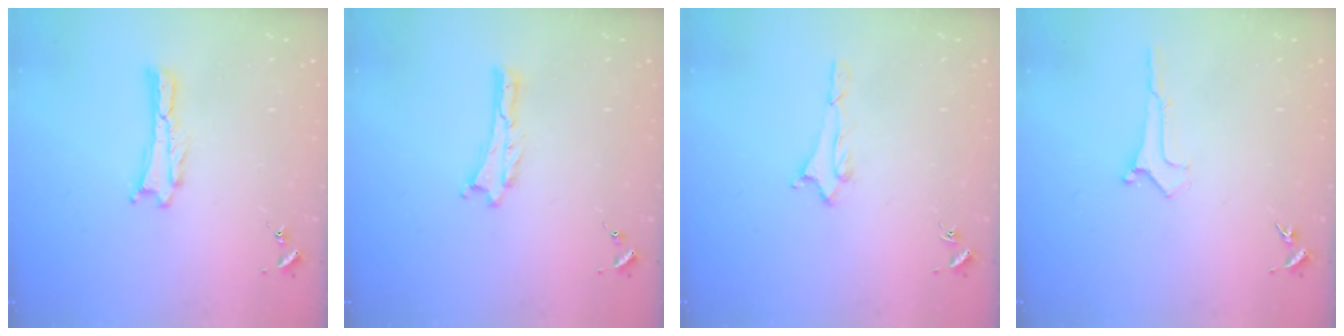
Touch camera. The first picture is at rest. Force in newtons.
{"total": 0.0}
{"total": 1.6, "press": 1.6, "slide": 0.2}
{"total": 0.0}